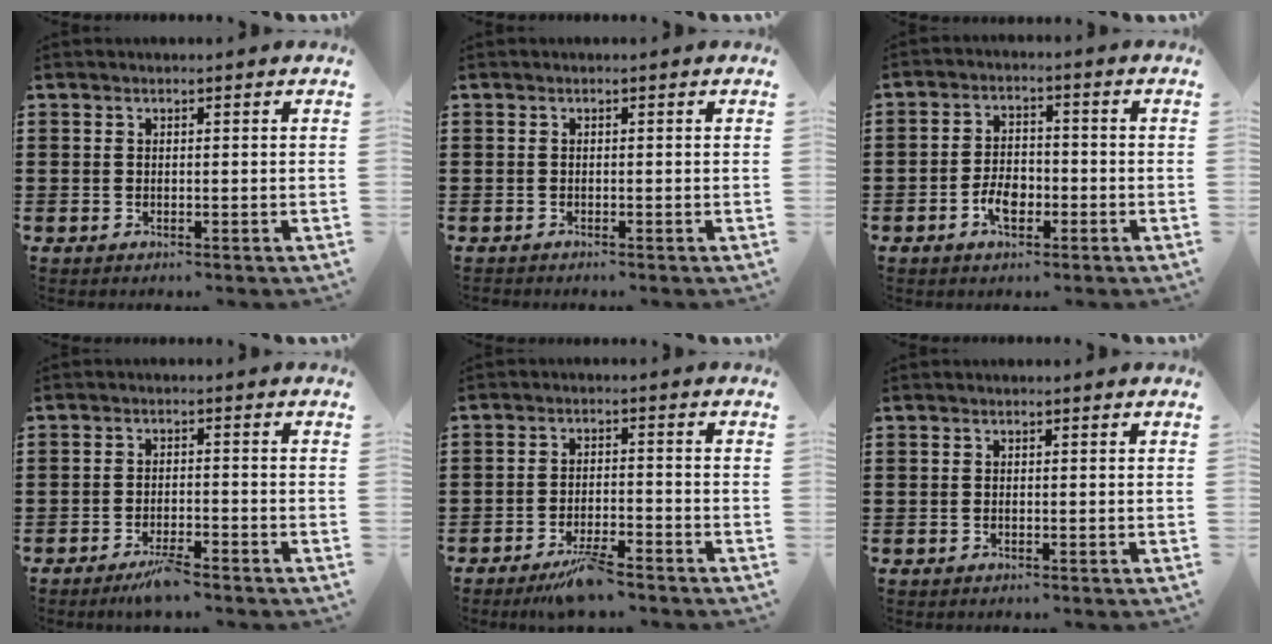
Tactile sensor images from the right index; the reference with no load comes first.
{"total": 0.0}
{"total": 4.6, "force": [-1.9, 2.5, 3.3], "torque": [-0.071, 0.001, -0.038]}
{"total": 3.3, "force": [-2.9, 0.2, 1.6], "torque": [-0.027, 0.000, -0.054]}
{"total": 4.7, "force": [-4.1, 0.5, 2.3], "torque": [-0.043, -0.001, -0.078]}
{"total": 0.0}